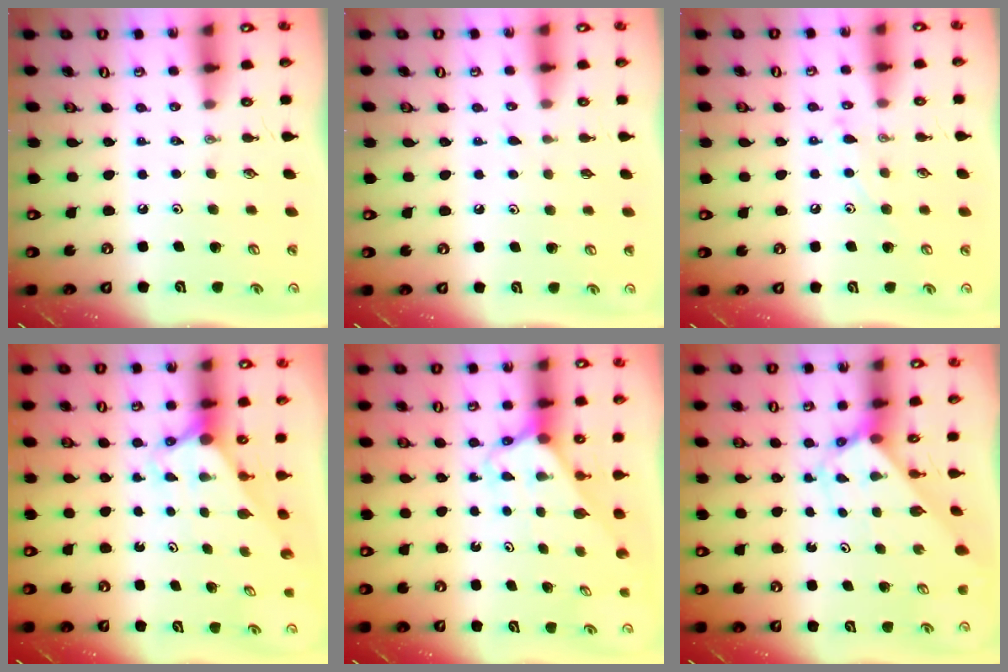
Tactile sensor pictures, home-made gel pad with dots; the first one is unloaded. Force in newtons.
{"total": 7.0, "press": 6.9, "slide": 0.7}
{"total": 7.4, "press": 7.4, "slide": 0.6}
{"total": 2.8, "press": 2.8, "slide": 0.0}
{"total": 2.6, "press": 2.6, "slide": 0.1}
{"total": 2.7, "press": 2.7, "slide": 0.2}